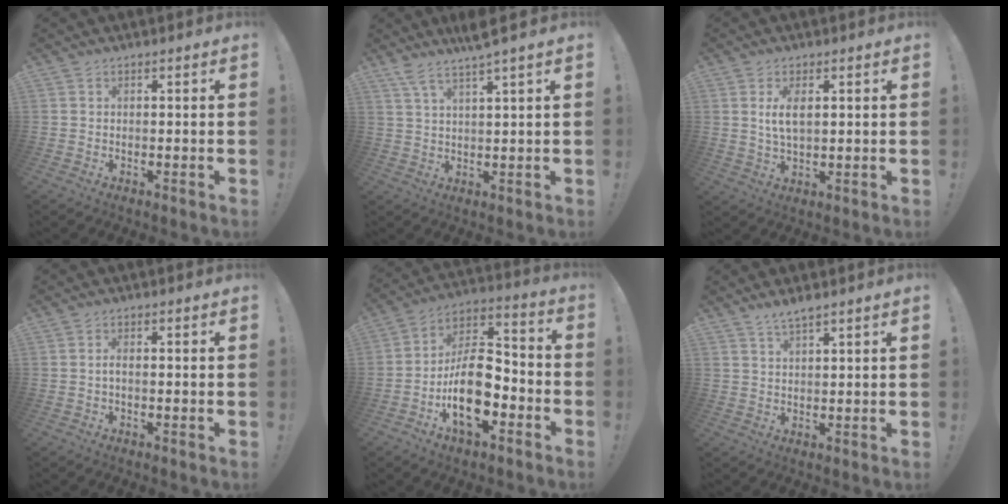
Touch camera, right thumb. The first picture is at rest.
{"total": 5.7, "force": [4.3, -0.5, 3.6], "torque": [-0.079, -0.018, 0.075]}
{"total": 5.0, "force": [1.4, 2.4, 4.2], "torque": [-0.084, -0.003, 0.021]}
{"total": 1.4, "force": [-0.4, 0.4, 1.3], "torque": [-0.029, 0.007, -0.007]}
{"total": 18.1, "force": [-6.7, 9.7, 13.7], "torque": [-0.253, 0.037, -0.106]}
{"total": 3.1, "force": [2.5, -0.2, 1.8], "torque": [-0.039, -0.012, 0.044]}